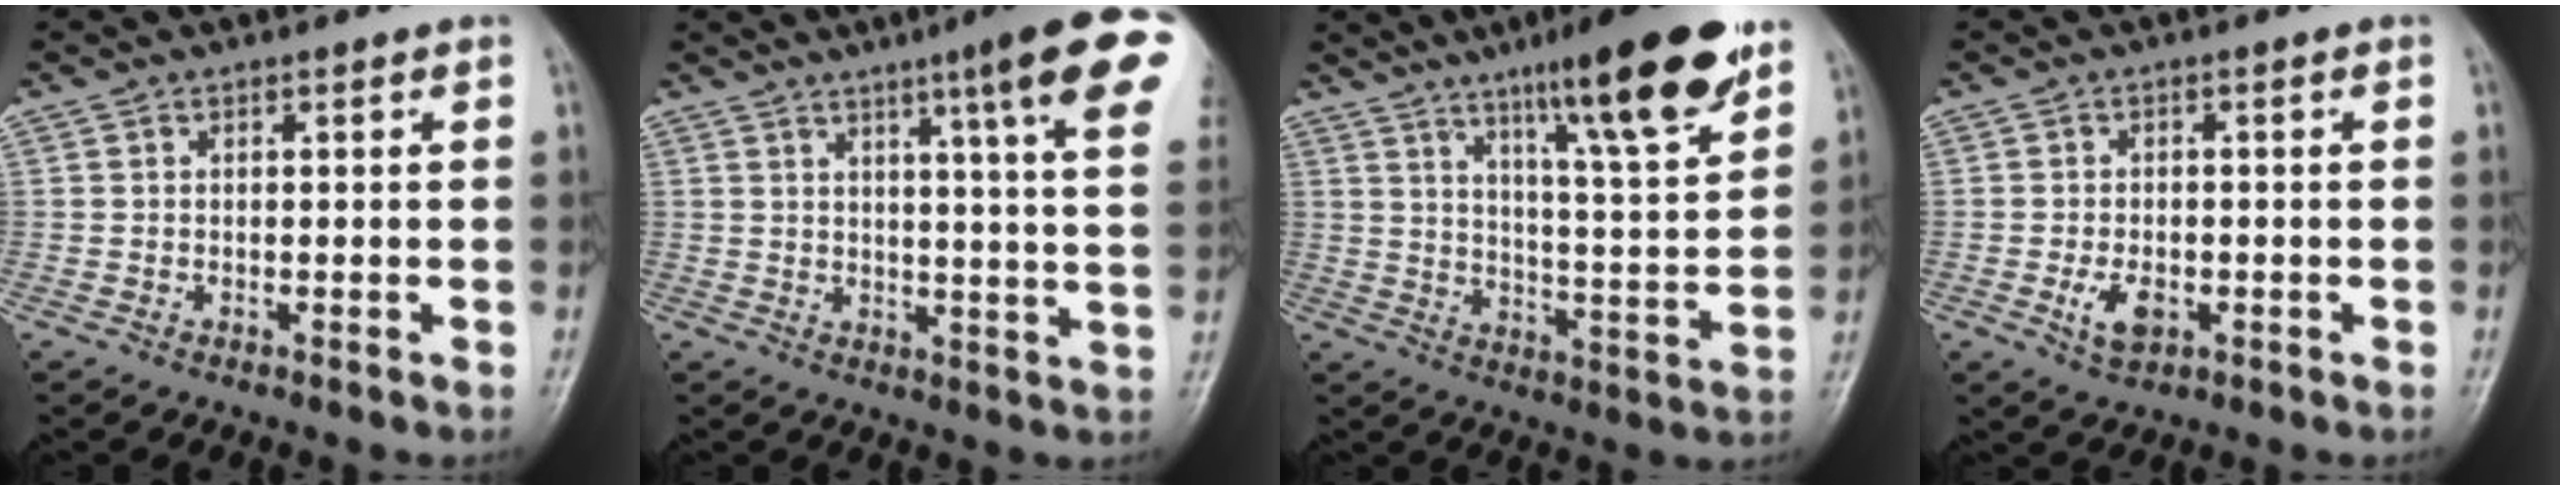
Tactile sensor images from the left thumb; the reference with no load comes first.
{"total": 16.5, "force": [8.5, 1.0, 14.0], "torque": [-0.172, -0.032, 0.097]}
{"total": 18.8, "force": [11.8, 2.8, 14.4], "torque": [-0.194, -0.058, 0.182]}
{"total": 4.5, "force": [-1.4, 2.7, 3.3], "torque": [-0.058, 0.001, -0.020]}